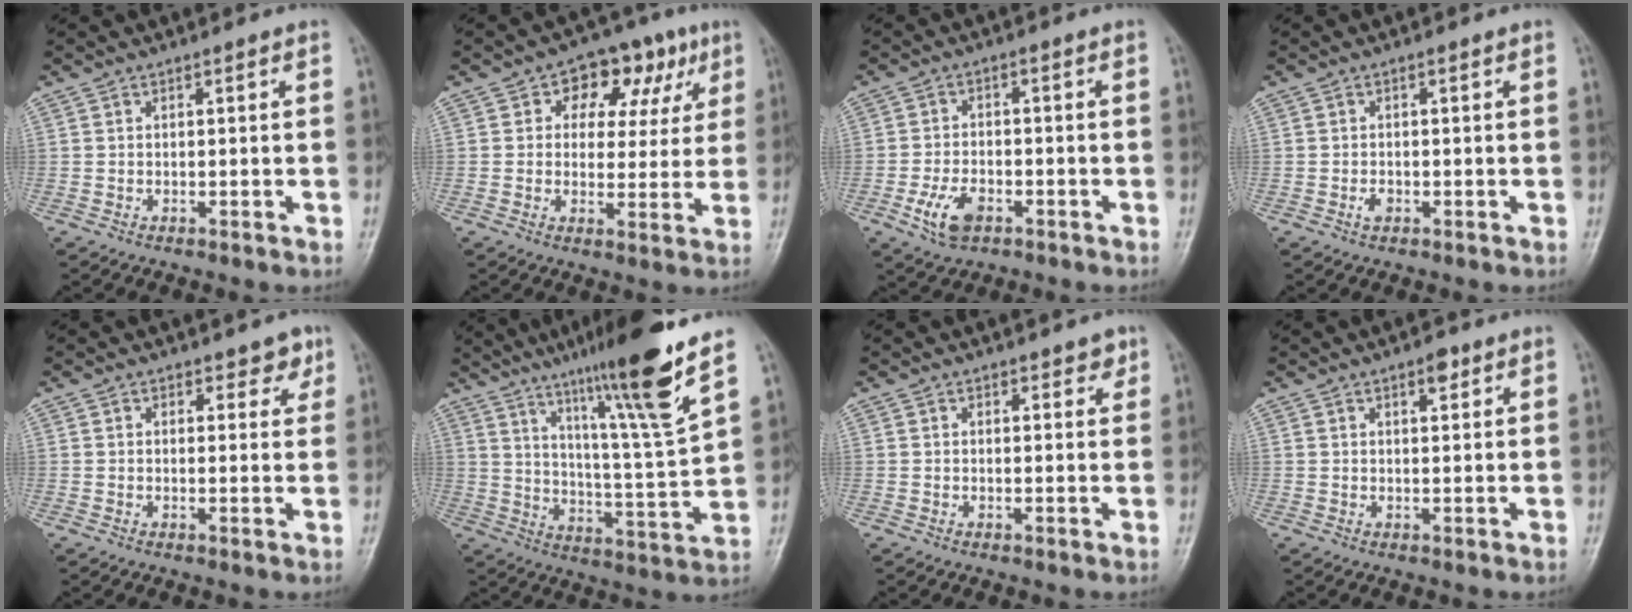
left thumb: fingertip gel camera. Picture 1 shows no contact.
{"total": 12.0, "force": [4.7, 8.3, 7.3], "torque": [-0.038, 0.008, 0.059]}
{"total": 6.4, "force": [-3.0, 3.7, 4.3], "torque": [-0.084, 0.011, -0.052]}
{"total": 1.4, "force": [-0.6, 0.9, 0.9], "torque": [-0.015, 0.002, -0.011]}
{"total": 3.0, "force": [2.0, 1.9, 1.2], "torque": [0.013, -0.010, 0.024]}
{"total": 18.0, "force": [11.9, -0.2, 13.5], "torque": [-0.204, -0.065, 0.192]}
{"total": 2.1, "force": [1.4, 1.2, 1.0], "torque": [0.007, -0.006, 0.015]}
{"total": 2.6, "force": [1.6, 1.0, 1.8], "torque": [-0.021, -0.007, 0.023]}